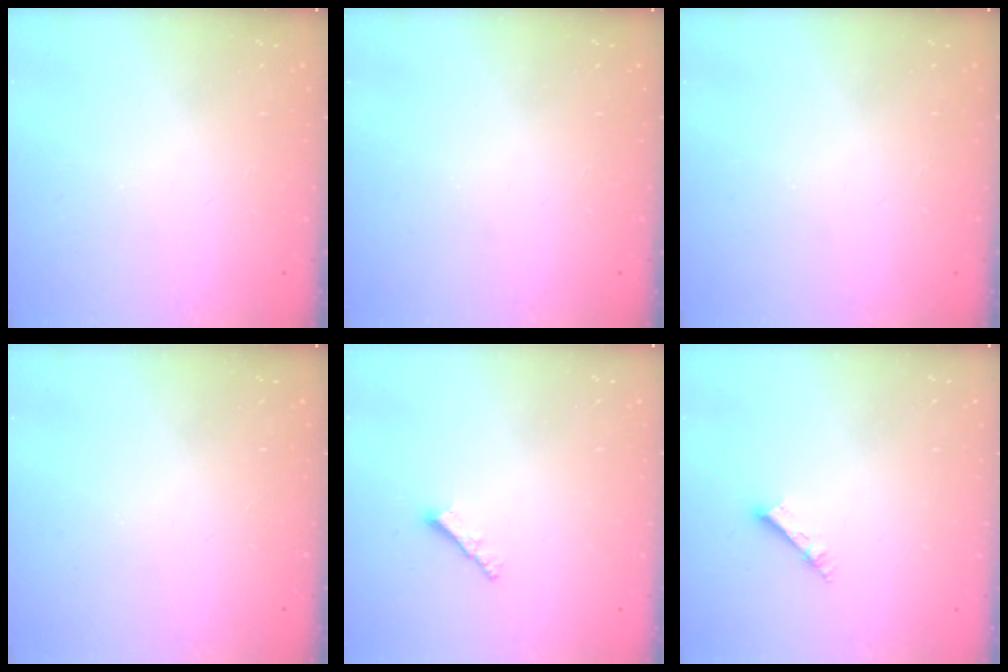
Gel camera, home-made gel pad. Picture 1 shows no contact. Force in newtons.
{"total": 0.0}
{"total": 0.0}
{"total": 0.0}
{"total": 1.9, "press": 1.8, "slide": 0.5}
{"total": 2.6, "press": 2.5, "slide": 0.2}